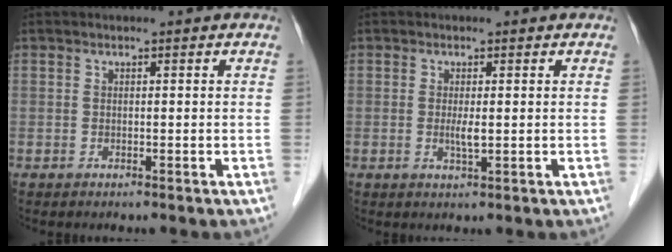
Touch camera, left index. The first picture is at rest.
{"total": 1.8, "force": [0.0, 0.2, 1.8], "torque": [-0.039, -0.004, 0.002]}